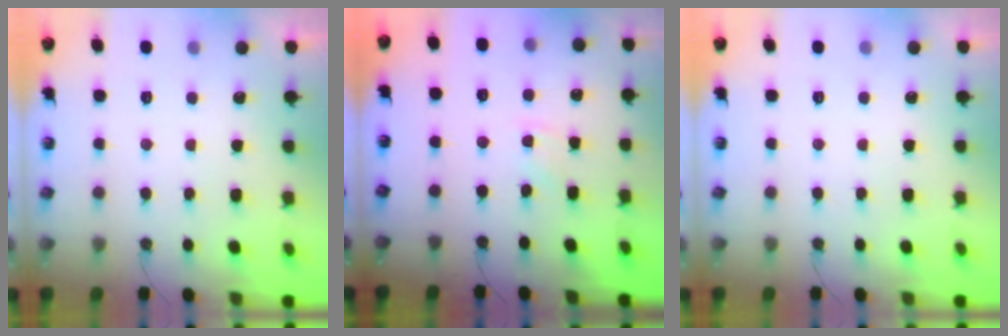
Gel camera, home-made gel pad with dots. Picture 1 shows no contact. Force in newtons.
{"total": 4.1, "press": 4.1, "slide": 0.5}
{"total": 0.0}